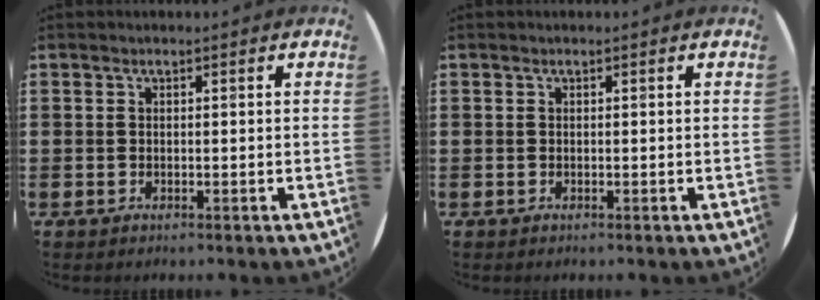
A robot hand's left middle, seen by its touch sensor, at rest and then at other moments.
{"total": 0.0}